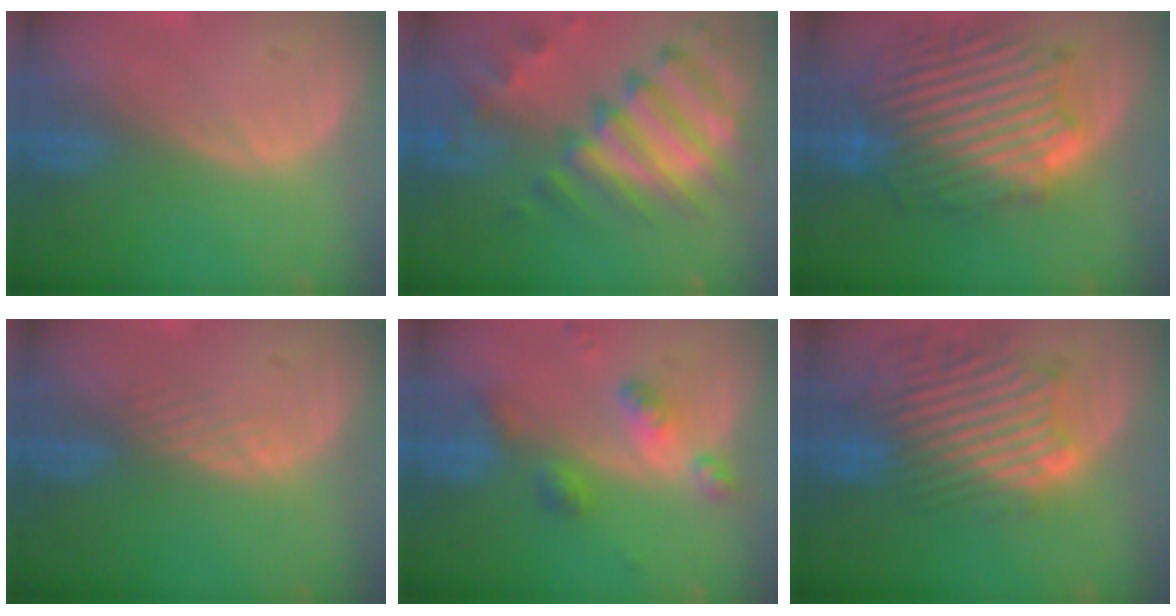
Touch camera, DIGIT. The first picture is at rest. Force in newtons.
{"total": 12.0, "press": 10.4, "slide": 6.0}
{"total": 13.3, "press": 13.3, "slide": 1.1}
{"total": 1.6, "press": 1.6, "slide": 0.1}
{"total": 6.0, "press": 5.3, "slide": 2.9}
{"total": 11.7, "press": 10.7, "slide": 5.0}